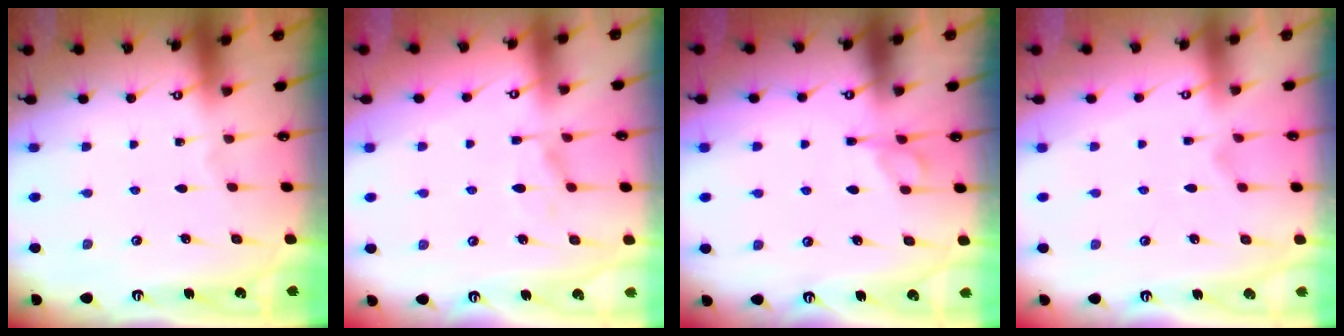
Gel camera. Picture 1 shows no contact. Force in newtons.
{"total": 1.4, "press": 0.3, "slide": 1.4}
{"total": 5.8, "press": 5.7, "slide": 0.9}
{"total": 3.4, "press": 3.2, "slide": 1.1}